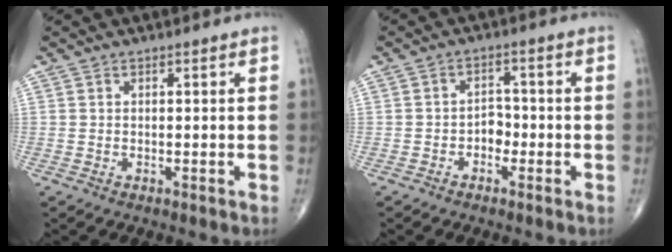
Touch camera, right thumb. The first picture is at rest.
{"total": 3.1, "force": [-1.3, 2.2, 1.6], "torque": [-0.005, 0.016, -0.028]}